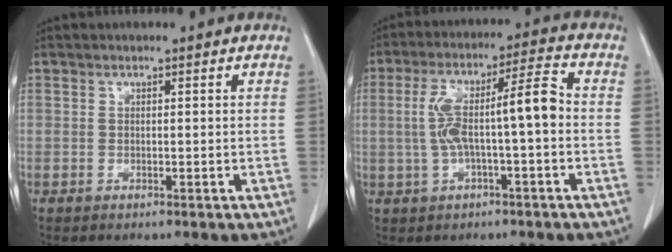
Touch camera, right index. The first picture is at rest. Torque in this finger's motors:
{"motor_torque": [0.59, -0.05, 0.28, 0.10]}